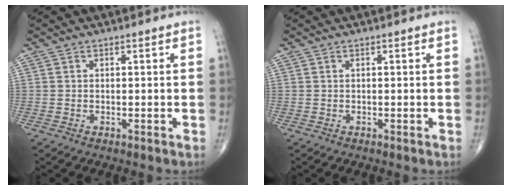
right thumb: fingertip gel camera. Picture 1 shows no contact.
{"total": 0.0}